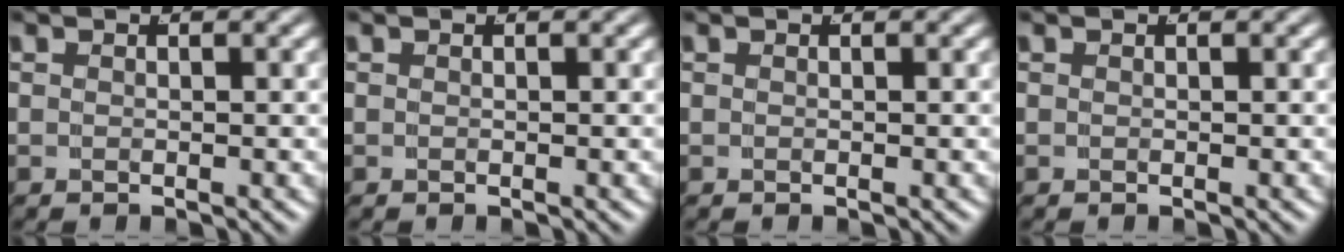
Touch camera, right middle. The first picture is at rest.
{"total": 0.0}
{"total": 0.0}
{"total": 0.0}